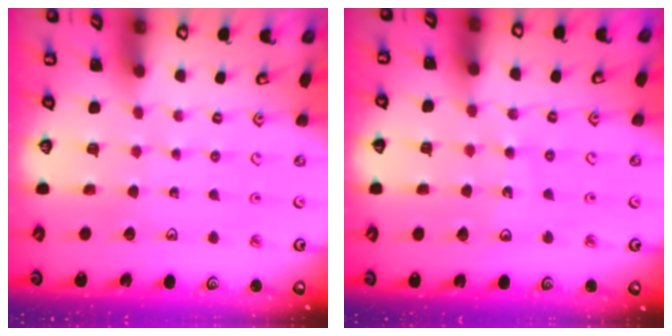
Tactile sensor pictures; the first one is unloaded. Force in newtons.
{"total": 8.6, "press": 8.4, "slide": 2.0}